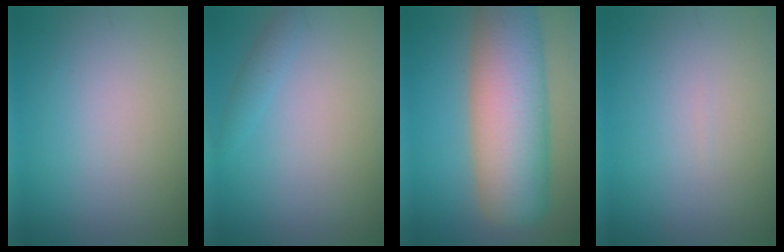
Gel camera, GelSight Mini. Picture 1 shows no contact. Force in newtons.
{"total": 1.2, "press": 1.2, "slide": 0.1}
{"total": 11.0, "press": 11.0, "slide": 0.3}
{"total": 0.0}